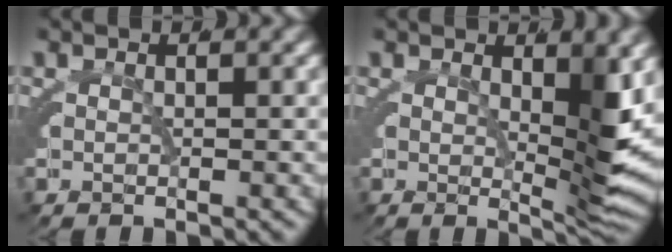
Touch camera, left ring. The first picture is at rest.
{"total": 4.5, "force": [0.3, 0.5, 4.5], "torque": [-0.055, -0.016, 0.010]}